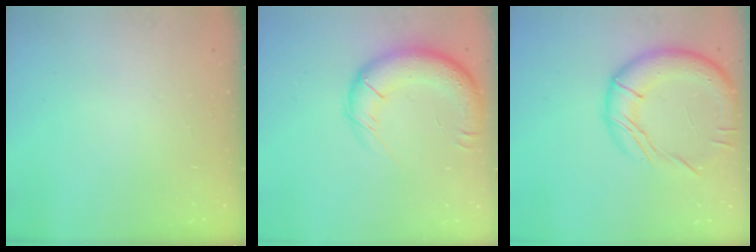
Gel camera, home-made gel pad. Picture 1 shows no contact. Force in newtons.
{"total": 18.0, "press": 17.5, "slide": 4.2}
{"total": 17.5, "press": 17.3, "slide": 2.1}